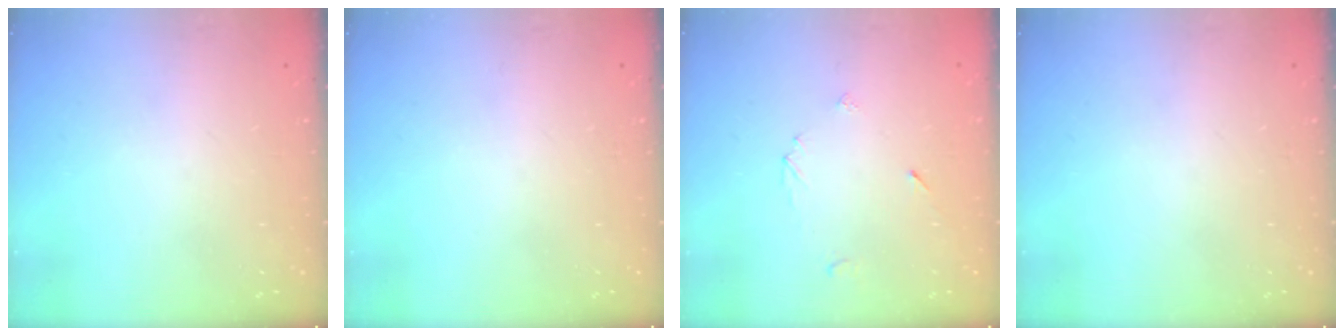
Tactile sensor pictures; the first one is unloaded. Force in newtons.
{"total": 0.0}
{"total": 2.3, "press": 2.3, "slide": 0.2}
{"total": 0.0}